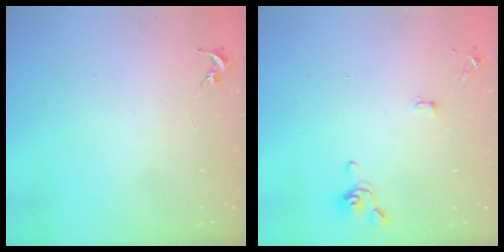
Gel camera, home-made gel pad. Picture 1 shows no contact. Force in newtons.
{"total": 4.0, "press": 3.9, "slide": 0.9}